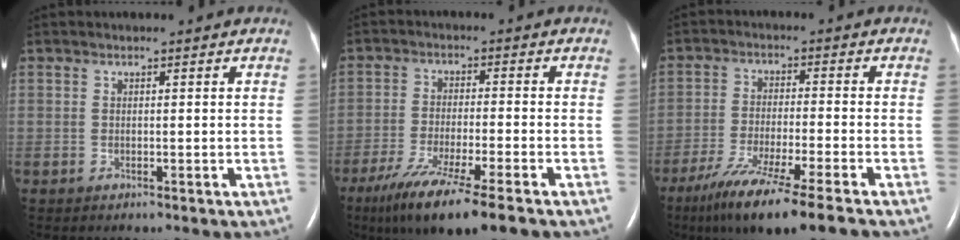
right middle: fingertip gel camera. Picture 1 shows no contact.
{"total": 11.6, "force": [-7.8, 0.1, 8.6], "torque": [-0.152, -0.034, -0.127]}
{"total": 11.8, "force": [-8.4, -0.8, 8.3], "torque": [-0.146, -0.039, -0.140]}